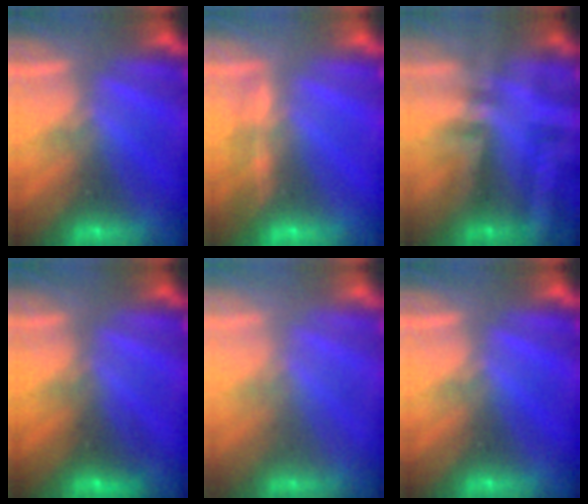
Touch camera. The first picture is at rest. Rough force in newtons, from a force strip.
{"total": 1.5}
{"total": 2.4}
{"total": 2.6}
{"total": 2.2}
{"total": 0.0}